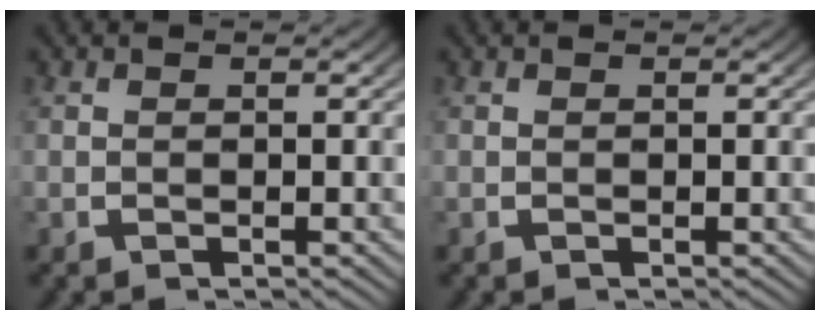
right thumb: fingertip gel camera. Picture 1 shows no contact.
{"total": 0.0}